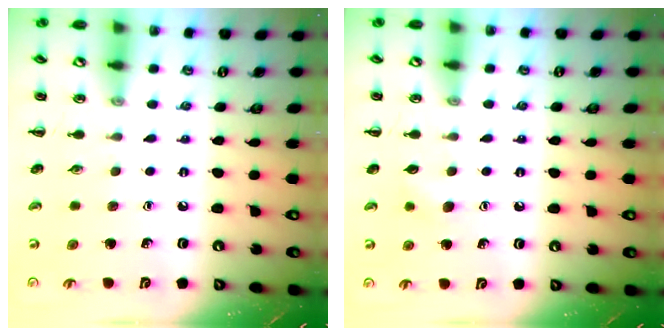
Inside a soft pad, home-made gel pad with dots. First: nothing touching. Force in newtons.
{"total": 4.4, "press": 4.3, "slide": 1.0}